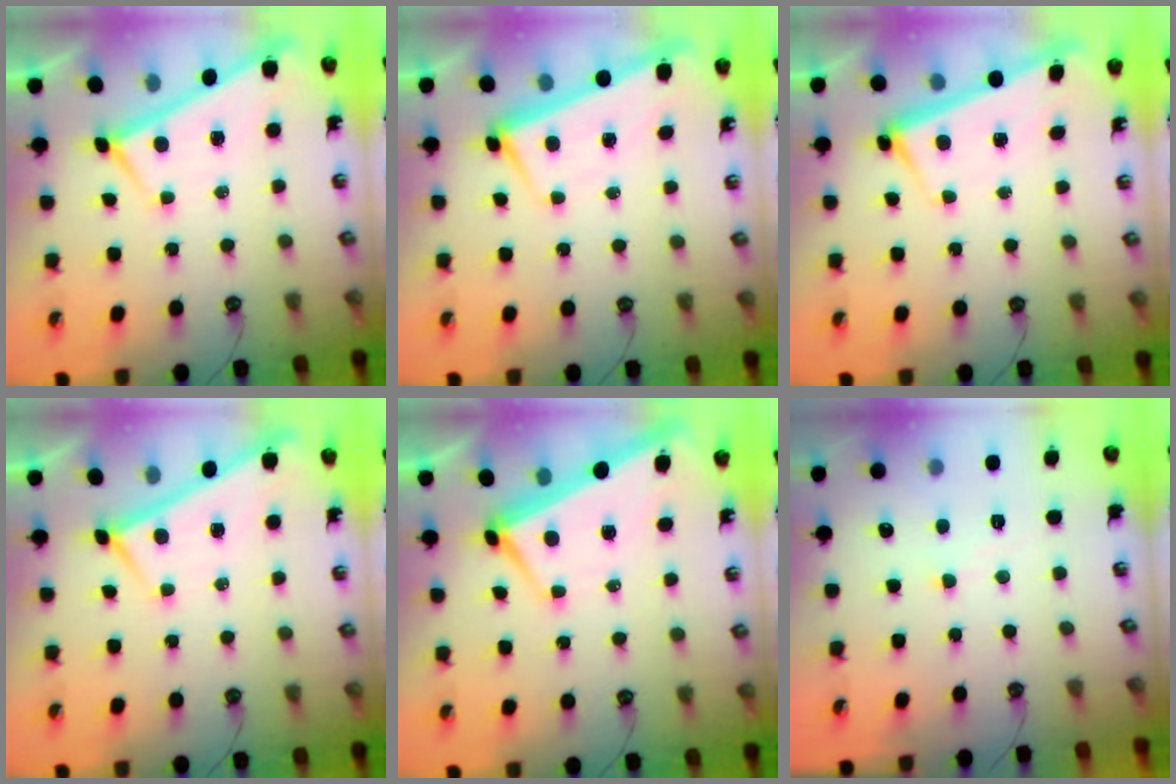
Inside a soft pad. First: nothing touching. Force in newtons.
{"total": 1.5, "press": 0.5, "slide": 1.5}
{"total": 2.8, "press": 2.7, "slide": 0.4}
{"total": 0.0}
{"total": 0.8, "press": 0.2, "slide": 0.8}
{"total": 2.5, "press": 2.5, "slide": 0.1}